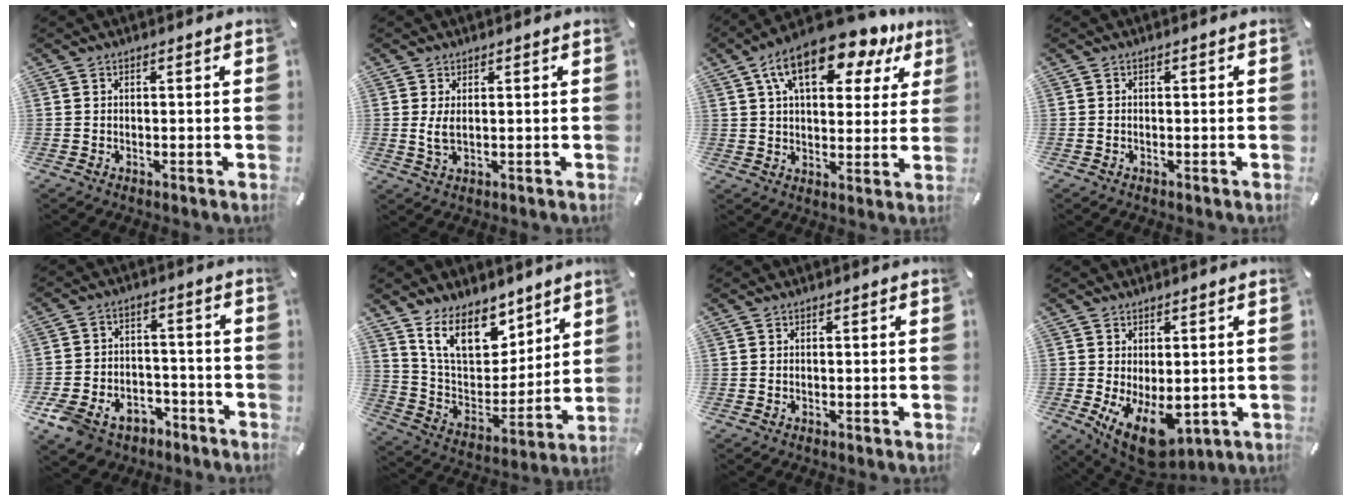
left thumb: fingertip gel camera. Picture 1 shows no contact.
{"total": 3.4, "force": [0.7, 1.5, 3.0], "torque": [-0.065, -0.005, 0.007]}
{"total": 16.4, "force": [9.8, 7.6, 10.7], "torque": [-0.181, -0.040, 0.166]}
{"total": 0.0}
{"total": 8.9, "force": [-5.3, 6.3, 3.3], "torque": [-0.067, 0.040, -0.096]}
{"total": 16.3, "force": [11.1, 9.1, 7.8], "torque": [-0.147, -0.064, 0.208]}
{"total": 0.0}
{"total": 10.1, "force": [-2.3, 5.7, 8.0], "torque": [-0.130, -0.001, -0.032]}